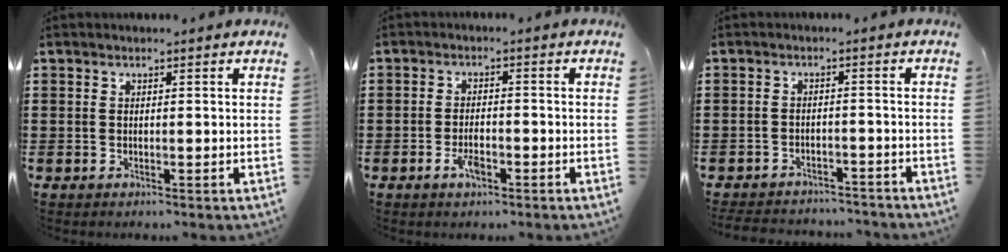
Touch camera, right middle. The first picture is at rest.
{"total": 3.2, "force": [-1.8, 1.2, 2.4], "torque": [-0.055, -0.002, -0.036]}
{"total": 3.0, "force": [-3.0, 0.5, -0.1], "torque": [-0.005, 0.001, -0.065]}